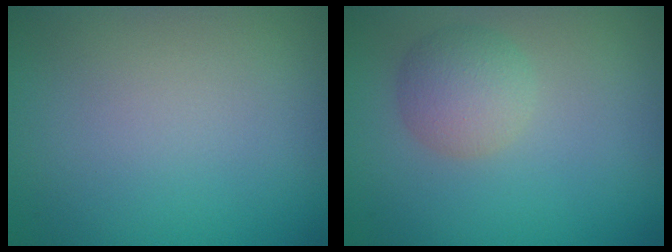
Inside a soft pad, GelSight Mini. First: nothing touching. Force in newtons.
{"total": 3.0, "press": 3.0, "slide": 0.0}